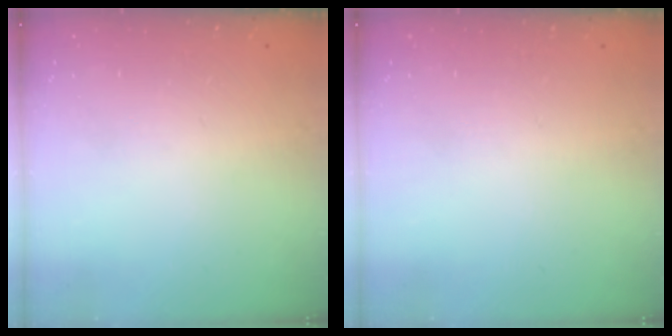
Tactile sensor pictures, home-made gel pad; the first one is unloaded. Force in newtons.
{"total": 0.0}